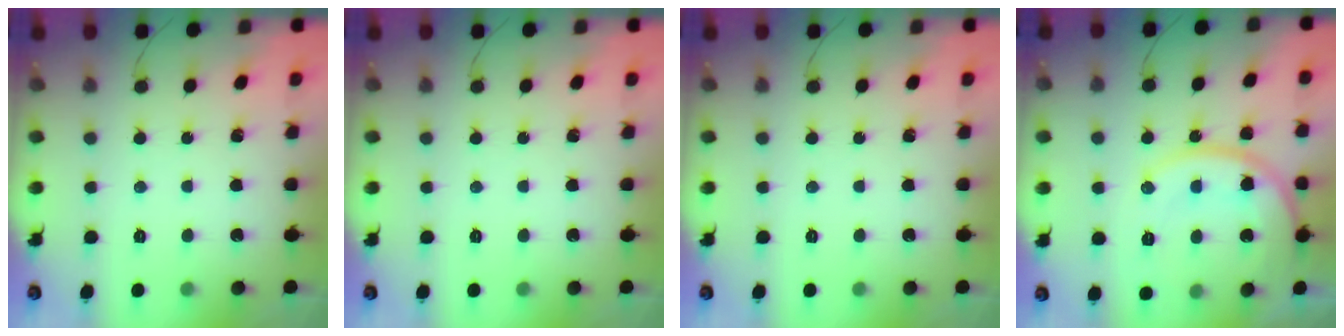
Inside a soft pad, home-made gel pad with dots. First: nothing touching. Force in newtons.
{"total": 0.0}
{"total": 0.0}
{"total": 16.8, "press": 16.7, "slide": 2.1}